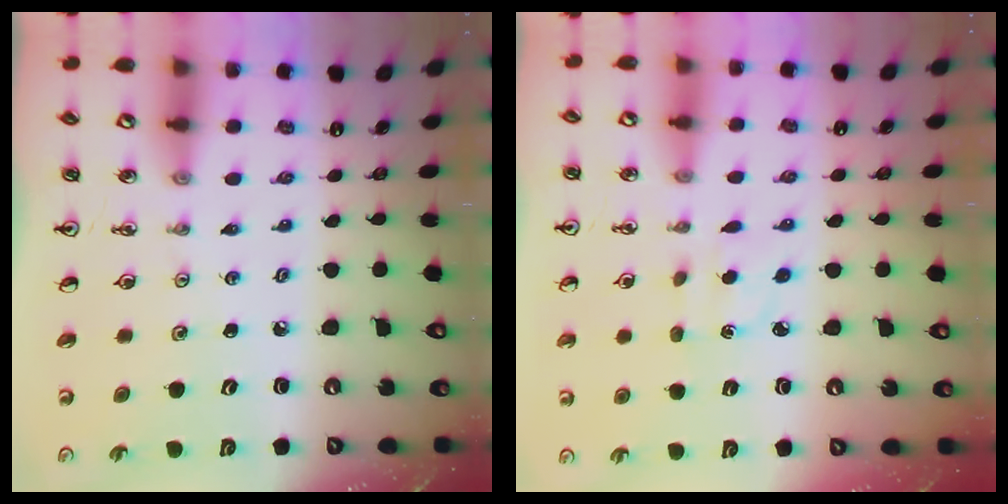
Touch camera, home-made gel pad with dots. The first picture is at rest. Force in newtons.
{"total": 2.0, "press": 1.9, "slide": 0.6}